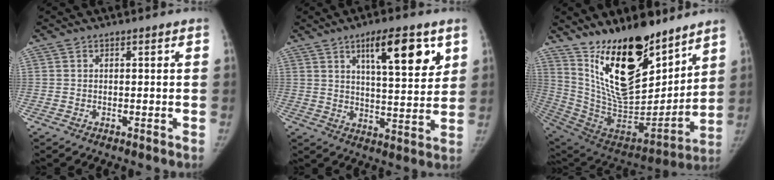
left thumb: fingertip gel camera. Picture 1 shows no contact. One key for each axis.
{"total": 13.4, "fx": 6.6, "fy": 4.1, "fz": 10.9, "tx": -0.136, "ty": -0.032, "tz": 0.101}
{"total": 26.0, "fx": 16.1, "fy": 11.4, "fz": 17.0, "tx": -0.242, "ty": -0.102, "tz": 0.287}